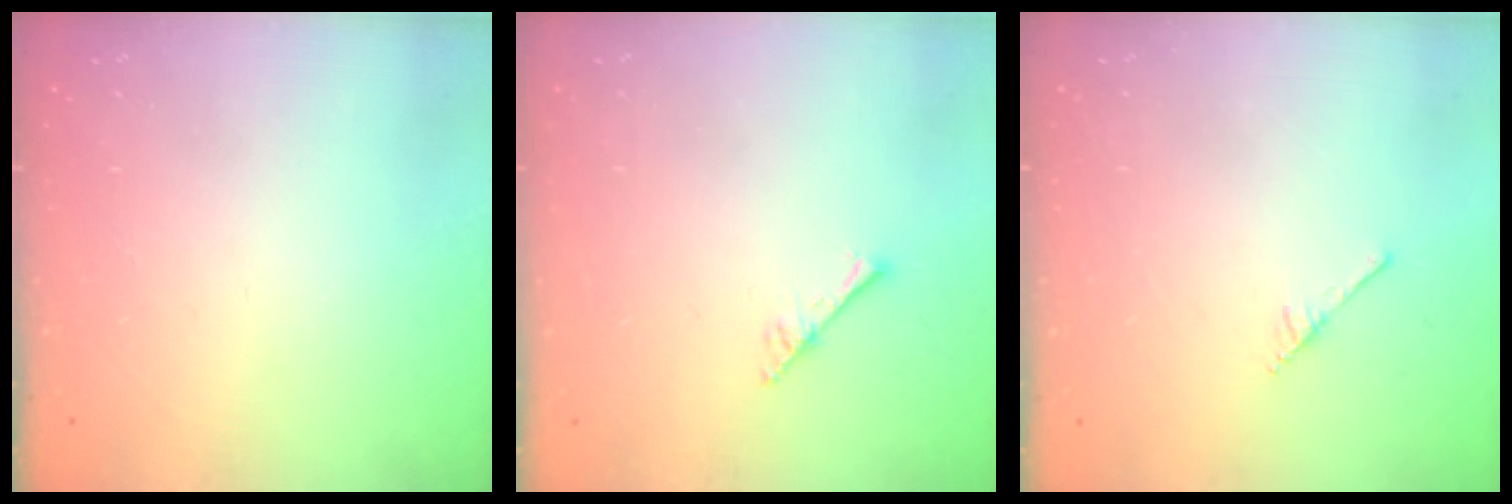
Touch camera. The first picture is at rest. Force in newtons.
{"total": 2.3, "press": 2.3, "slide": 0.2}
{"total": 2.5, "press": 2.4, "slide": 0.3}